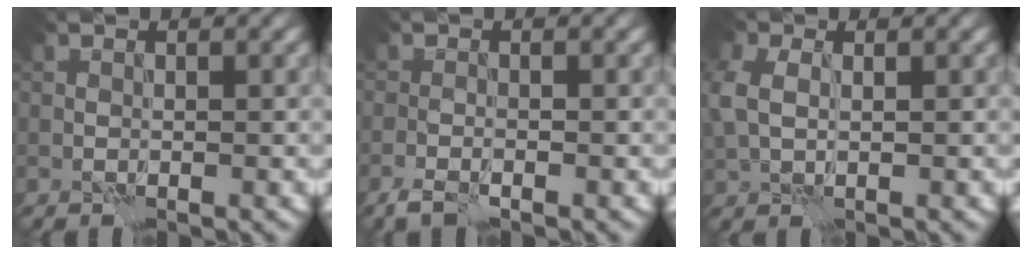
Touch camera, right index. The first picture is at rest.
{"total": 1.8, "force": [-1.4, 0.5, 1.1], "torque": [-0.026, -0.004, -0.031]}
{"total": 3.8, "force": [0.6, 2.7, 2.6], "torque": [-0.076, 0.005, 0.012]}